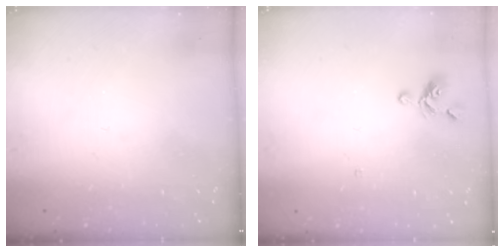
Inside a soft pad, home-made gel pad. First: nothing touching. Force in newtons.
{"total": 0.8, "press": 0.7, "slide": 0.5}